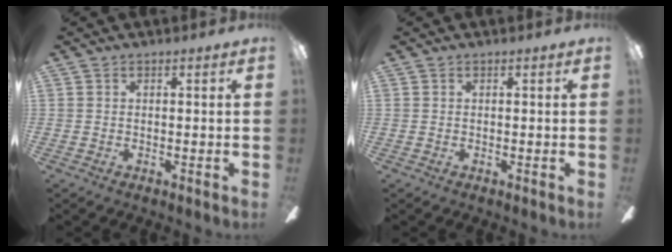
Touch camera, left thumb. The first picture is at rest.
{"total": 0.0}